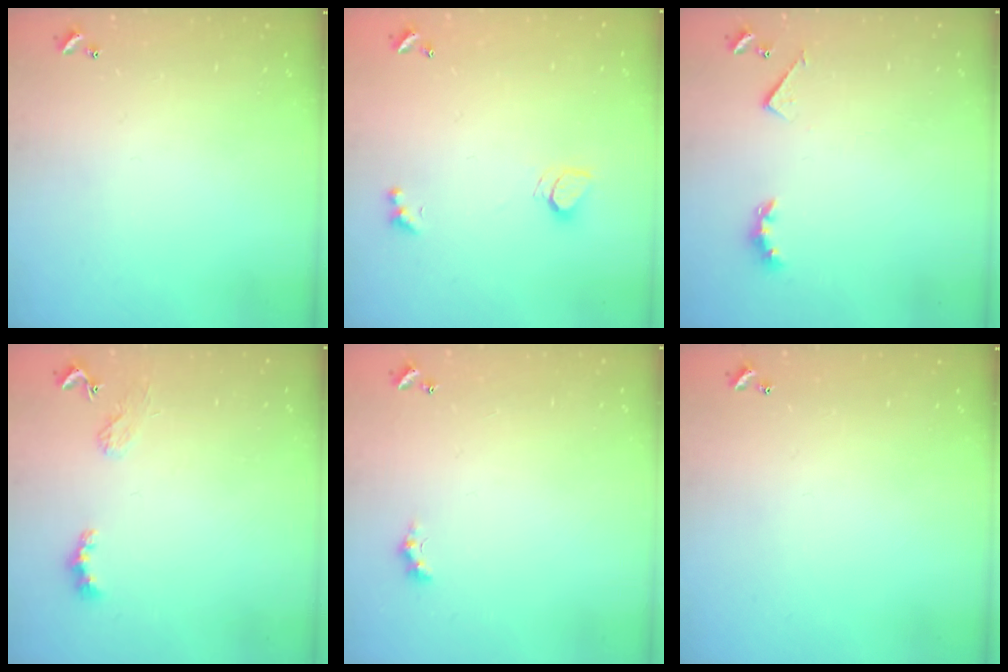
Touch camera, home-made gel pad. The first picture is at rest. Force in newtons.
{"total": 2.5, "press": 2.4, "slide": 0.6}
{"total": 3.2, "press": 3.1, "slide": 0.5}
{"total": 2.4, "press": 2.3, "slide": 0.5}
{"total": 1.1, "press": 1.1, "slide": 0.4}
{"total": 0.0}